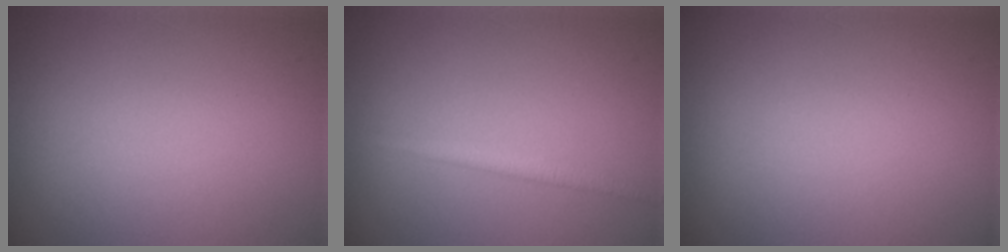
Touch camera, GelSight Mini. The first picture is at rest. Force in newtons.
{"total": 1.7, "press": 1.7, "slide": 0.0}
{"total": 0.0}